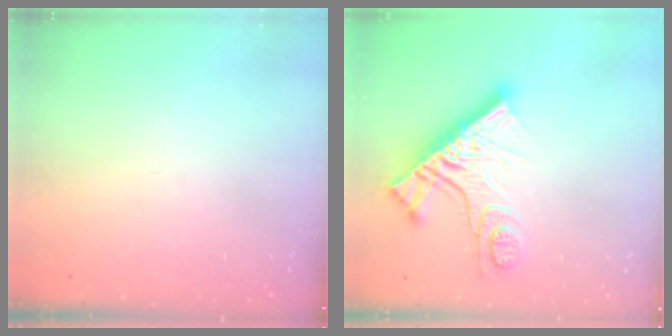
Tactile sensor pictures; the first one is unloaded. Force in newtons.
{"total": 16.3, "press": 16.3, "slide": 1.4}